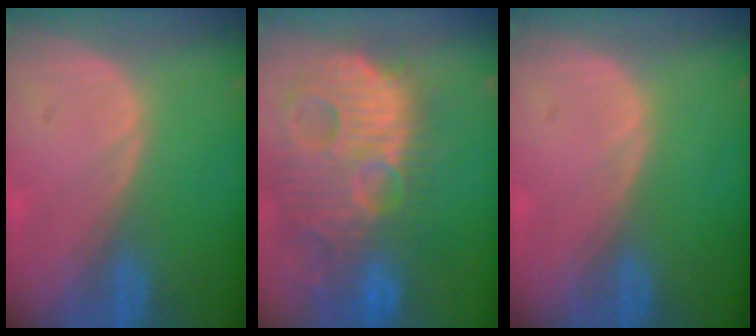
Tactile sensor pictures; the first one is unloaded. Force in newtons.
{"total": 14.8, "press": 12.8, "slide": 7.4}
{"total": 0.0}